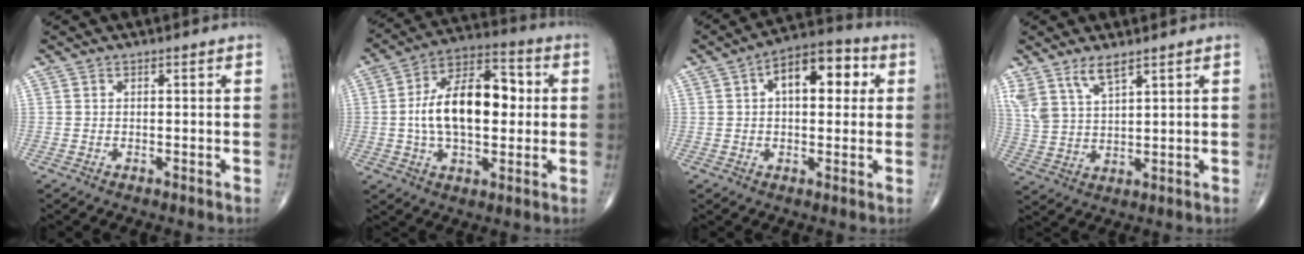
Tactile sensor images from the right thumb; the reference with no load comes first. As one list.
[{"total": 17.6, "force": [0.8, 9.5, 14.8], "torque": [-0.234, 0.026, 0.007]}, {"total": 12.0, "force": [3.0, 6.3, 9.7], "torque": [-0.119, 0.024, 0.037]}, {"total": 6.8, "force": [4.9, 2.2, 4.3], "torque": [-0.085, -0.019, 0.103]}]